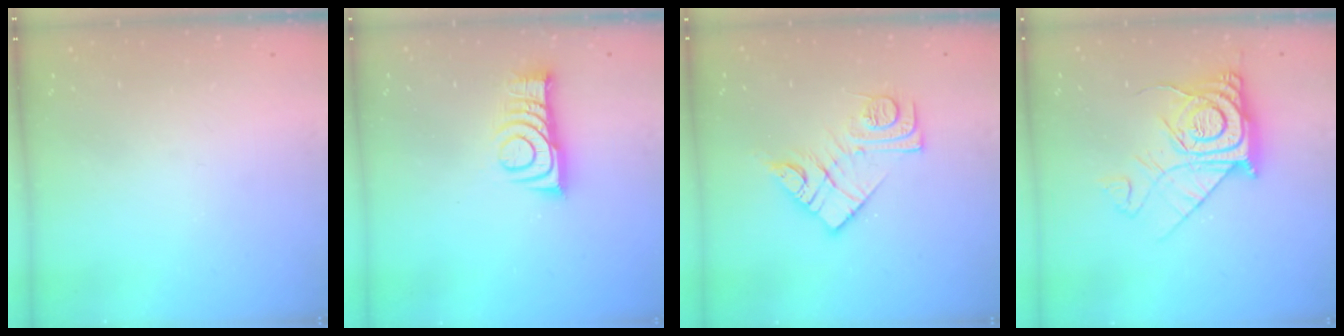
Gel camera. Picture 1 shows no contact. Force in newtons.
{"total": 9.6, "press": 9.6, "slide": 0.1}
{"total": 12.6, "press": 12.6, "slide": 0.8}
{"total": 15.1, "press": 15.0, "slide": 1.4}